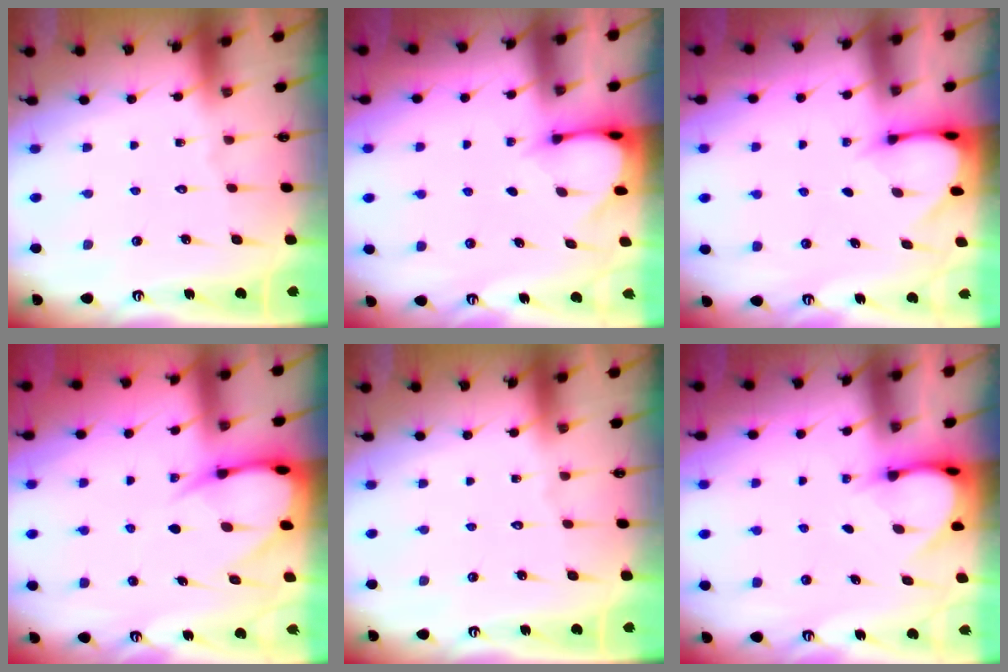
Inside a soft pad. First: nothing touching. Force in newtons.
{"total": 3.0, "press": 3.0, "slide": 0.2}
{"total": 3.0, "press": 3.0, "slide": 0.2}
{"total": 9.1, "press": 9.1, "slide": 1.0}
{"total": 0.0}
{"total": 4.0, "press": 4.0, "slide": 0.4}